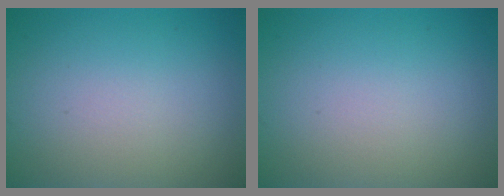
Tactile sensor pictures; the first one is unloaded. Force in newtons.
{"total": 0.0}